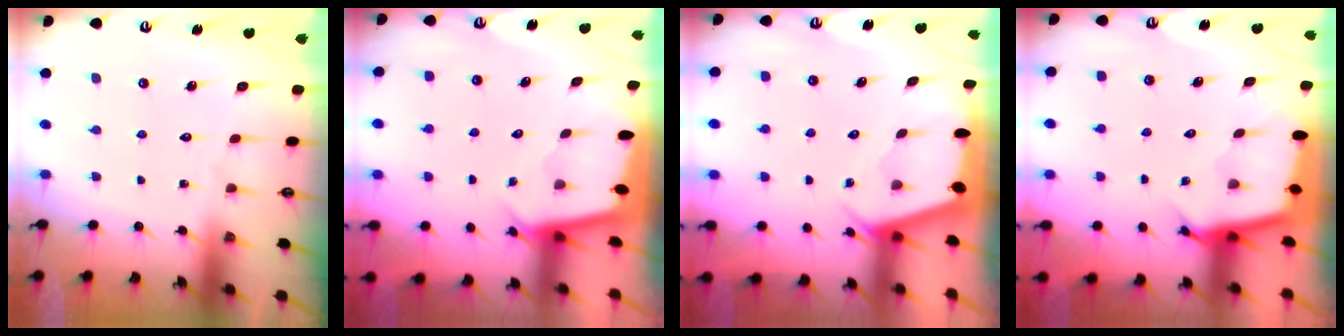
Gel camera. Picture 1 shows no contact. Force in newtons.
{"total": 2.1, "press": 2.1, "slide": 0.1}
{"total": 2.4, "press": 2.4, "slide": 0.3}
{"total": 2.7, "press": 2.7, "slide": 0.1}